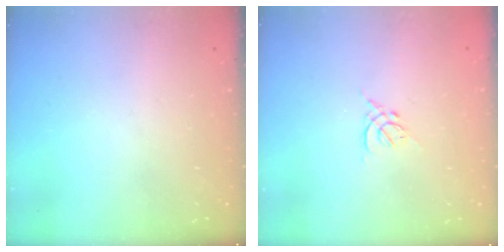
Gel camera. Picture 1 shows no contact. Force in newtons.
{"total": 1.7, "press": 1.6, "slide": 0.6}